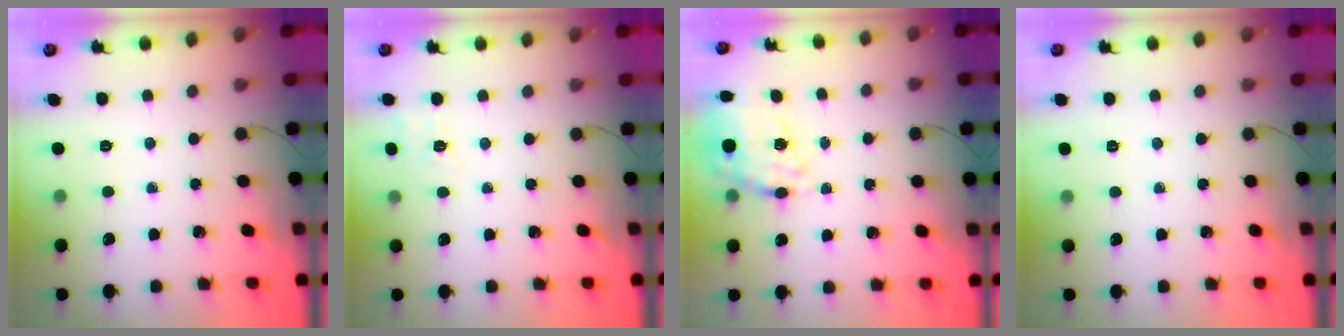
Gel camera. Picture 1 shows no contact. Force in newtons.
{"total": 8.0, "press": 7.8, "slide": 2.1}
{"total": 16.4, "press": 15.9, "slide": 3.9}
{"total": 5.6, "press": 5.5, "slide": 1.0}